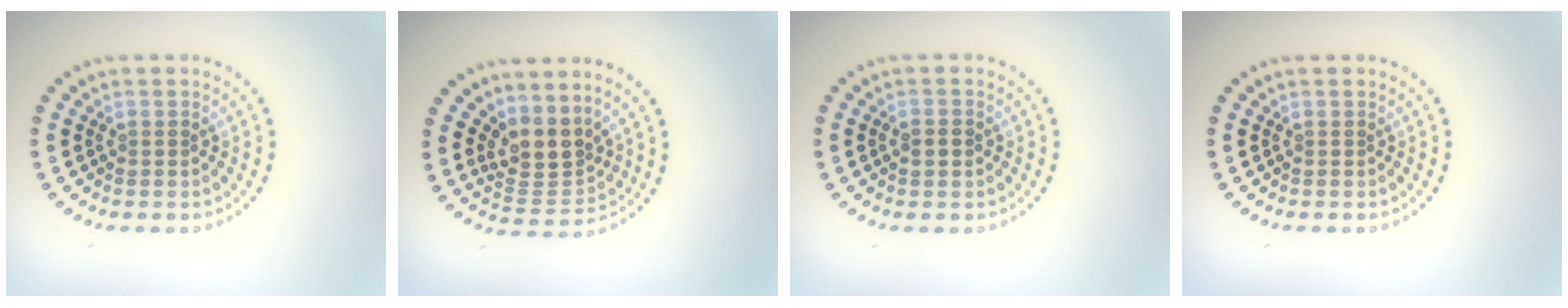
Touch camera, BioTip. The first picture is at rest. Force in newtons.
{"total": 3.6, "press": 2.7, "slide": 2.4}
{"total": 1.7, "press": 1.7, "slide": 0.0}
{"total": 0.0}